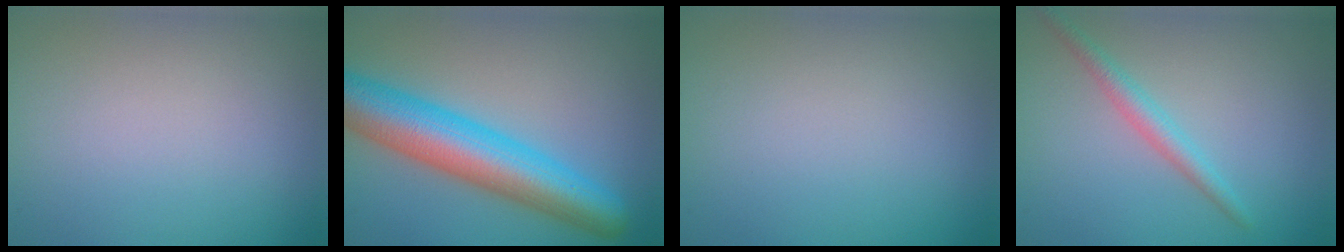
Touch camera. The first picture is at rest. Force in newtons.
{"total": 8.9, "press": 8.9, "slide": 0.3}
{"total": 0.0}
{"total": 2.2, "press": 2.2, "slide": 0.1}